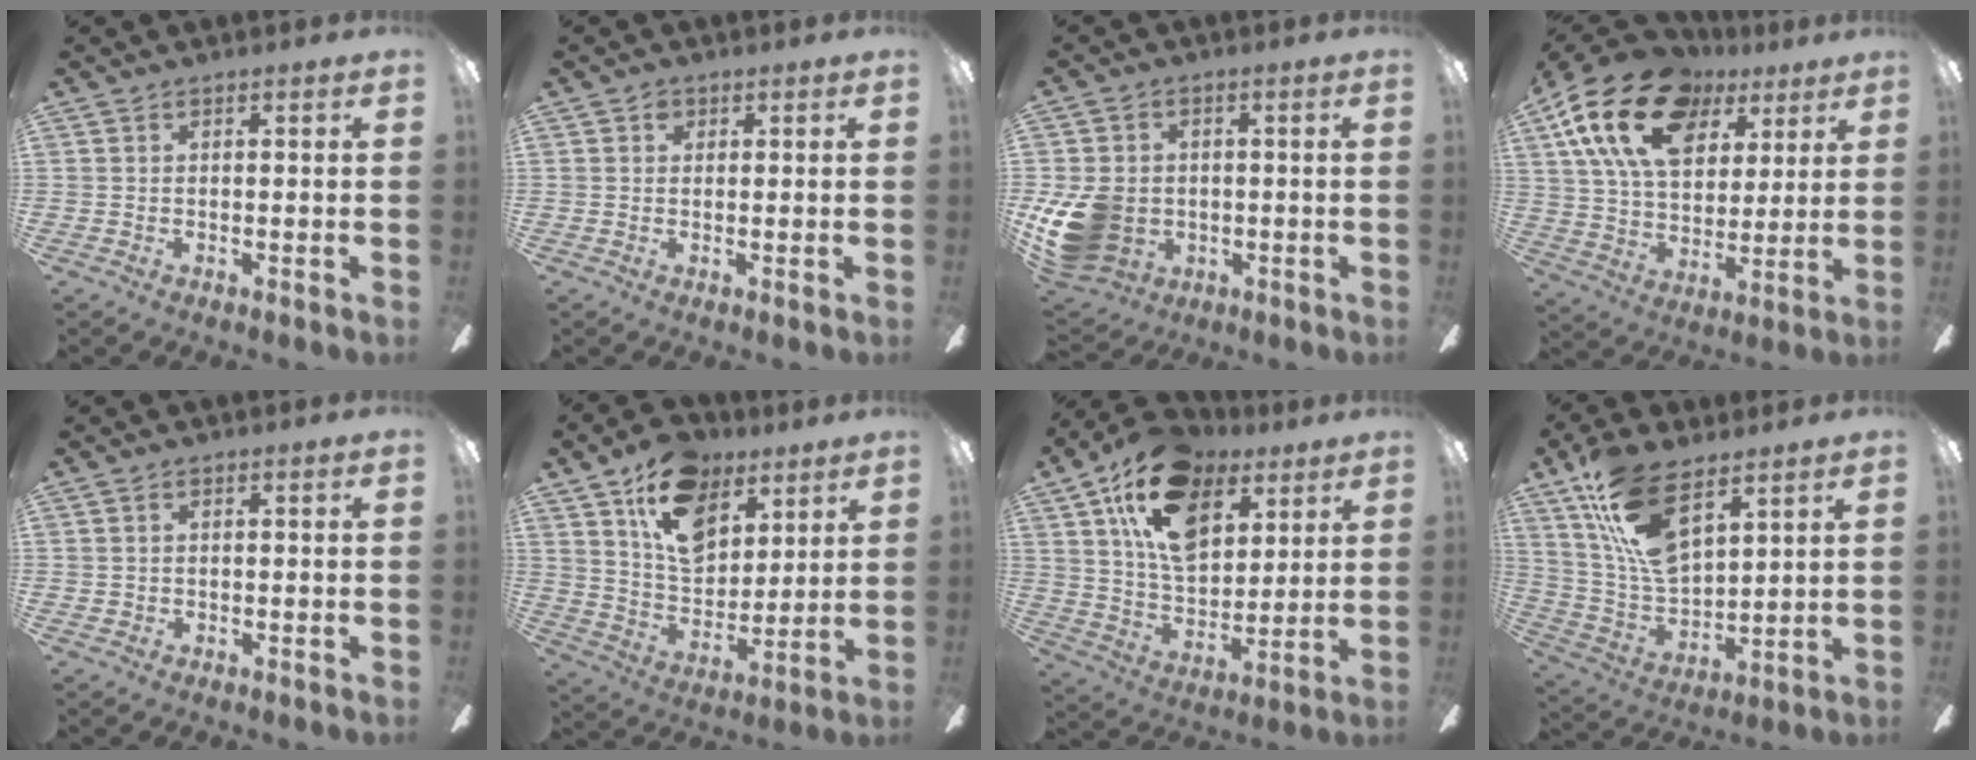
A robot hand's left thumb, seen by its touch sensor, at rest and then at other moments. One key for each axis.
{"total": 1.6, "fx": 0.8, "fy": 1.2, "fz": 0.7, "tx": -0.007, "ty": 0.000, "tz": 0.012}
{"total": 13.2, "fx": -2.7, "fy": 10.6, "fz": 7.2, "tx": -0.154, "ty": 0.011, "tz": -0.048}
{"total": 21.2, "fx": 10.7, "fy": 13.4, "fz": 12.5, "tx": -0.235, "ty": -0.030, "tz": 0.195}
{"total": 0.7, "fx": 0.0, "fy": 0.7, "fz": 0.1, "tx": -0.003, "ty": 0.004, "tz": -0.001}
{"total": 16.4, "fx": 9.8, "fy": 10.3, "fz": 8.2, "tx": -0.134, "ty": -0.041, "tz": 0.183}
{"total": 18.5, "fx": 10.3, "fy": 11.0, "fz": 10.6, "tx": -0.182, "ty": -0.033, "tz": 0.189}
{"total": 16.9, "fx": 9.9, "fy": 7.7, "fz": 11.3, "tx": -0.246, "ty": -0.042, "tz": 0.180}